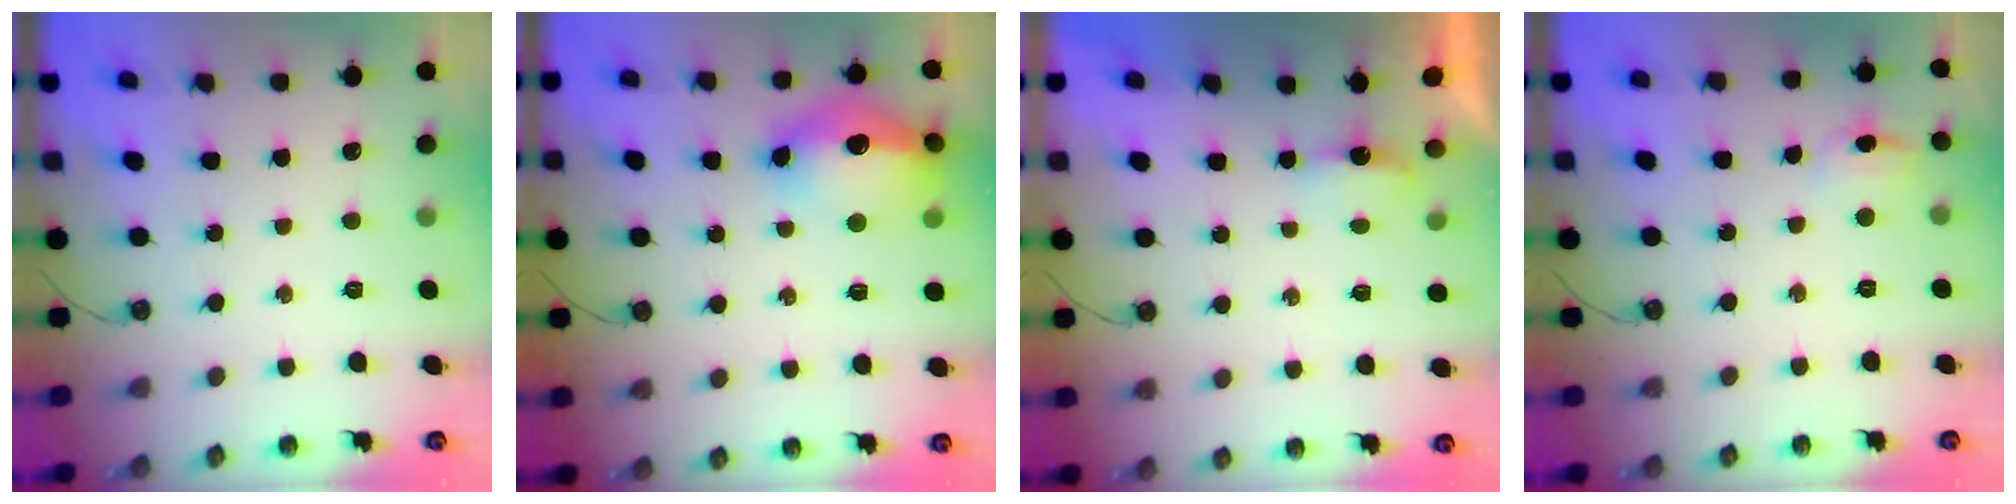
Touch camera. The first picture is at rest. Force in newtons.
{"total": 20.9, "press": 18.1, "slide": 10.6}
{"total": 2.9, "press": 2.8, "slide": 0.6}
{"total": 6.0, "press": 5.9, "slide": 1.0}